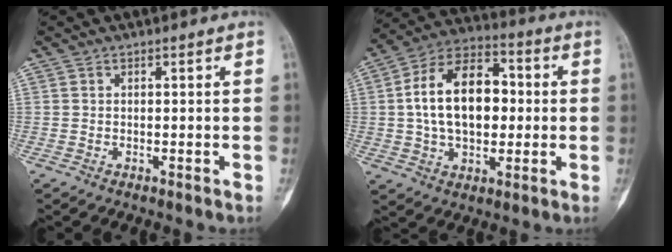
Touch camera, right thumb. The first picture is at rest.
{"total": 17.5, "force": [1.2, 10.9, 13.7], "torque": [-0.213, 0.026, 0.015]}